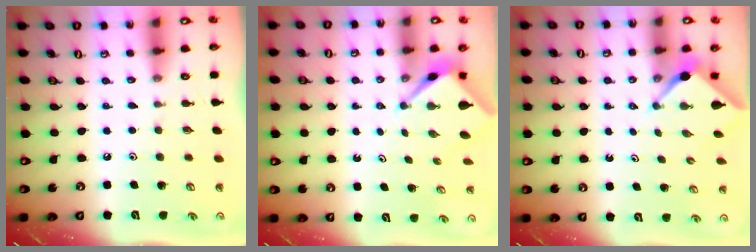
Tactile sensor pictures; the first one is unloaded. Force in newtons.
{"total": 2.6, "press": 2.6, "slide": 0.1}
{"total": 2.4, "press": 2.4, "slide": 0.2}